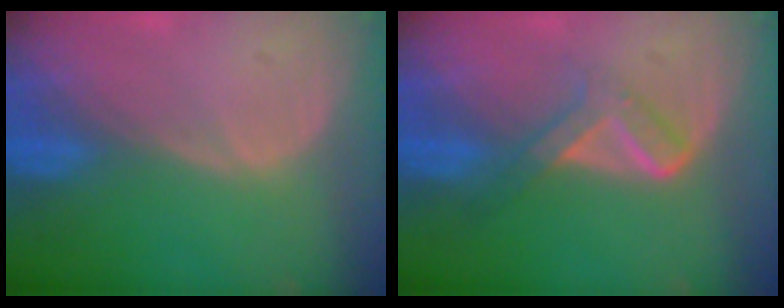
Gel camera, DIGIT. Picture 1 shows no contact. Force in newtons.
{"total": 5.2, "press": 4.6, "slide": 2.4}